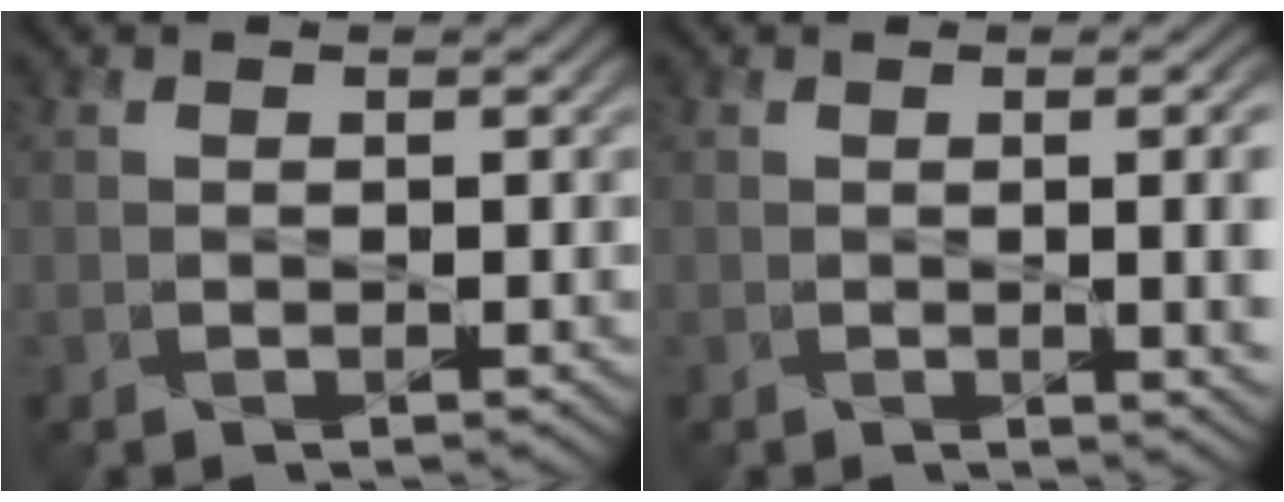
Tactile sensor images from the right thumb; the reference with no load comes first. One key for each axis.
{"total": 7.5, "fx": -0.6, "fy": 2.7, "fz": 7.0, "tx": -0.061, "ty": 0.003, "tz": -0.002}